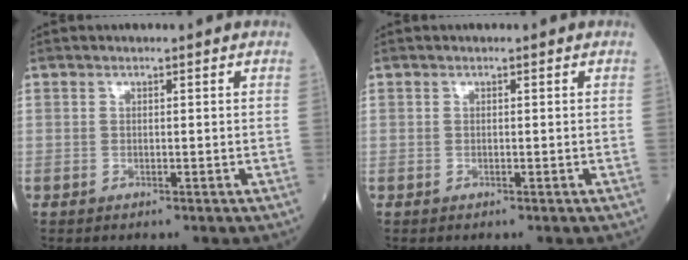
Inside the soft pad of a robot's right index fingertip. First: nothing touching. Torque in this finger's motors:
{"motor_torque": [0.04, 0.00, 0.03, 0.01]}